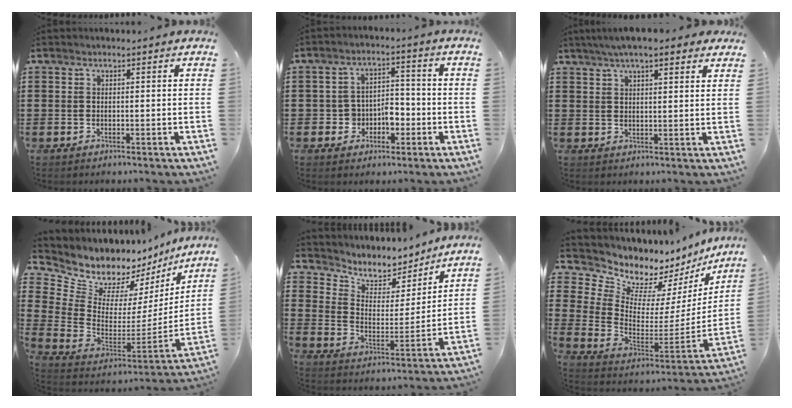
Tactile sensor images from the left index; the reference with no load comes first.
{"total": 4.8, "force": [-2.2, 3.7, 2.2], "torque": [-0.048, 0.012, -0.043]}
{"total": 5.2, "force": [4.1, 0.8, 3.1], "torque": [-0.070, 0.001, 0.073]}
{"total": 7.9, "force": [7.1, 3.4, 0.4], "torque": [-0.061, -0.069, 0.126]}
{"total": 6.6, "force": [5.8, 2.8, 1.0], "torque": [-0.053, -0.045, 0.101]}
{"total": 5.8, "force": [5.2, 2.5, -0.1], "torque": [-0.041, -0.058, 0.090]}